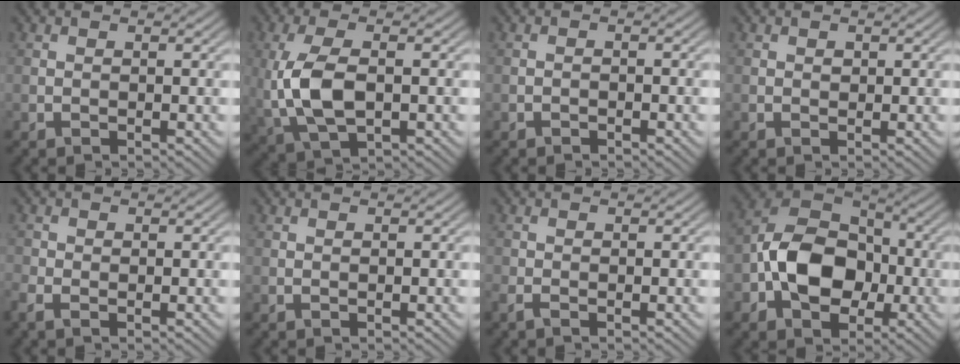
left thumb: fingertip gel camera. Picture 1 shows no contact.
{"total": 8.5, "force": [-0.7, 4.1, 7.4], "torque": [-0.177, 0.000, -0.012]}
{"total": 0.7, "force": [-0.6, 0.2, 0.3], "torque": [-0.004, 0.002, -0.010]}
{"total": 0.6, "force": [0.2, 0.5, 0.3], "torque": [-0.002, -0.003, 0.003]}
{"total": 2.2, "force": [-1.1, 1.4, 1.3], "torque": [-0.035, -0.004, -0.027]}
{"total": 0.0}
{"total": 1.2, "force": [-0.7, 0.4, 0.9], "torque": [-0.024, -0.001, -0.017]}
{"total": 11.1, "force": [-2.3, 7.9, 7.5], "torque": [-0.141, 0.008, -0.062]}